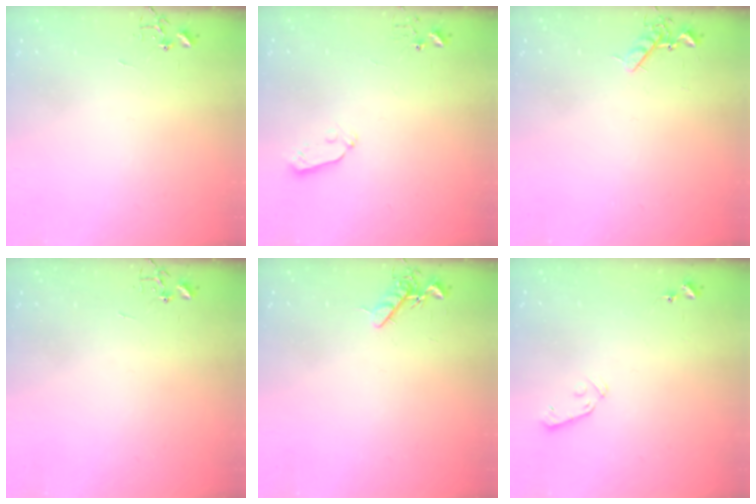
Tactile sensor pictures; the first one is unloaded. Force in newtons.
{"total": 3.9, "press": 3.8, "slide": 0.6}
{"total": 7.8, "press": 7.8, "slide": 0.8}
{"total": 0.0}
{"total": 7.7, "press": 7.7, "slide": 1.1}
{"total": 5.3, "press": 5.3, "slide": 0.7}